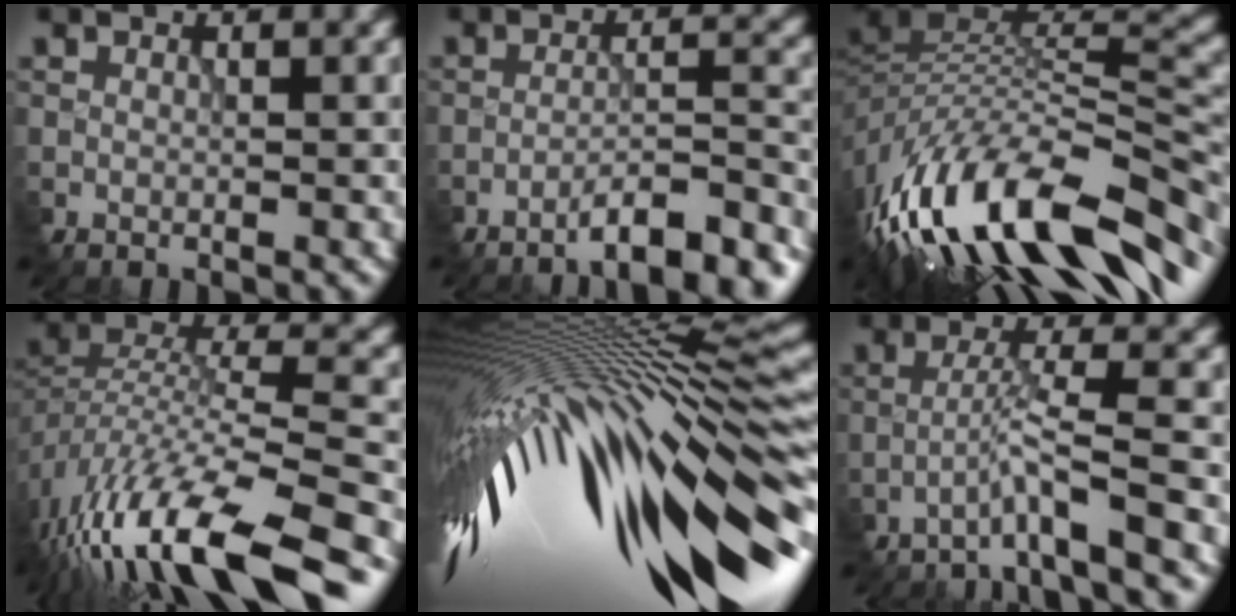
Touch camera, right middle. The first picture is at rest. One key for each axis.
{"total": 7.1, "fx": -5.8, "fy": 1.2, "fz": 3.8, "tx": -0.042, "ty": 0.019, "tz": -0.086}
{"total": 15.4, "fx": -8.4, "fy": 6.7, "fz": 11.0, "tx": -0.215, "ty": 0.006, "tz": -0.140}
{"total": 15.2, "fx": -10.2, "fy": 5.0, "fz": 10.2, "tx": -0.213, "ty": 0.002, "tz": -0.170}
{"total": 18.5, "fx": -1.9, "fy": 5.1, "fz": 17.7, "tx": -0.310, "ty": -0.038, "tz": -0.012}
{"total": 3.4, "fx": -2.5, "fy": -0.5, "fz": 2.2, "tx": -0.040, "ty": 0.018, "tz": -0.057}